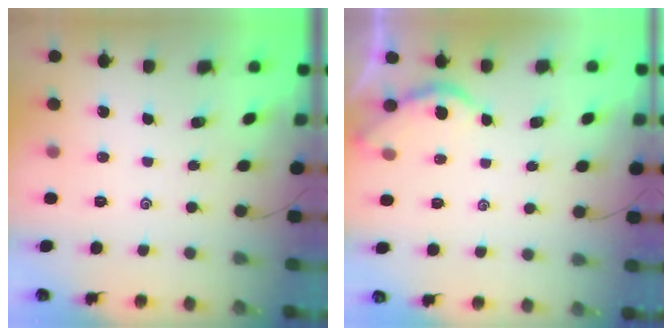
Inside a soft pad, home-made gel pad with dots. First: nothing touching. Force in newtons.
{"total": 2.4, "press": 2.3, "slide": 0.5}